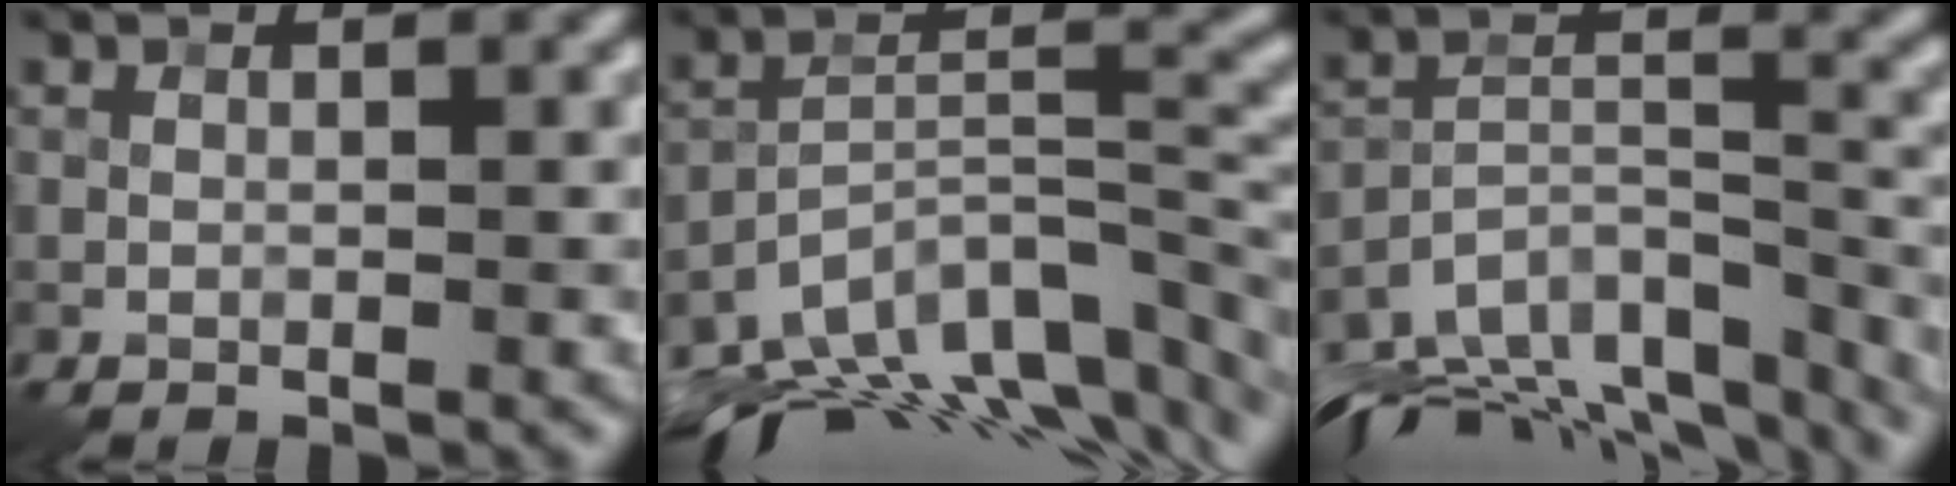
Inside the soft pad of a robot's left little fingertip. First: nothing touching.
{"total": 13.1, "force": [-9.4, 4.7, 7.7], "torque": [-0.145, 0.008, -0.153]}
{"total": 14.2, "force": [-12.0, 4.9, 5.6], "torque": [-0.101, 0.006, -0.162]}